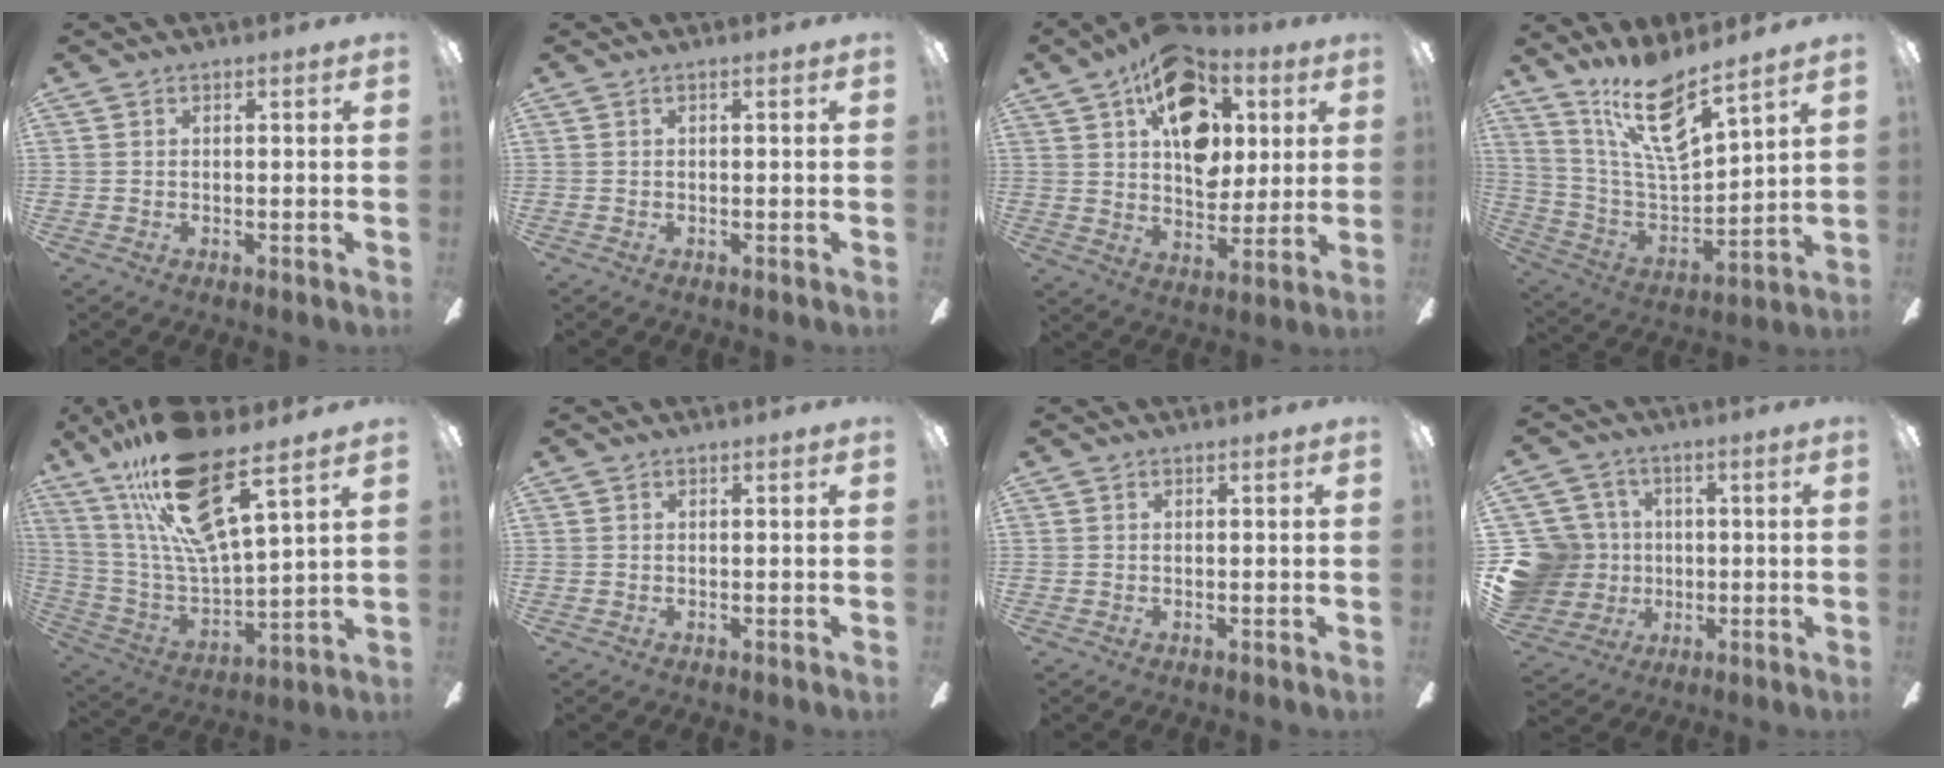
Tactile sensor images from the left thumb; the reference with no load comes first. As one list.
[{"total": 0.0}, {"total": 18.9, "force": [8.7, 12.5, 11.2], "torque": [-0.160, -0.032, 0.156]}, {"total": 16.2, "force": [11.9, 4.5, 10.1], "torque": [-0.202, -0.083, 0.207]}, {"total": 23.0, "force": [15.3, 6.1, 16.1], "torque": [-0.329, -0.076, 0.256]}, {"total": 0.0}, {"total": 0.0}, {"total": 15.0, "force": [-0.4, 14.1, 5.0], "torque": [-0.151, 0.008, 0.013]}]